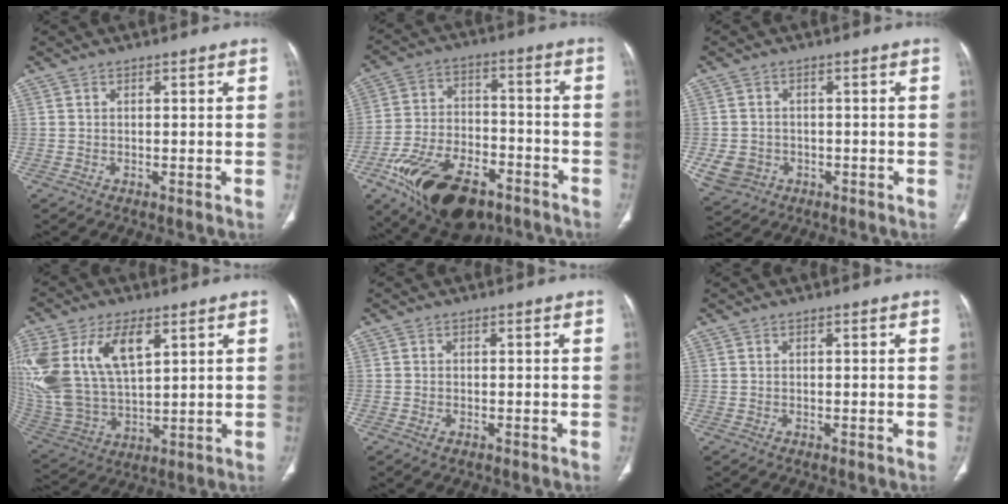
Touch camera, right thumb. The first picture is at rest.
{"total": 21.3, "force": [-12.2, 11.3, 13.3], "torque": [-0.243, 0.049, -0.200]}
{"total": 5.4, "force": [-1.5, 4.8, 2.0], "torque": [-0.037, 0.007, -0.016]}
{"total": 22.5, "force": [8.2, 12.3, 17.0], "torque": [-0.379, -0.009, 0.165]}
{"total": 1.1, "force": [-0.6, 0.6, 0.8], "torque": [-0.017, 0.003, -0.009]}
{"total": 0.0}